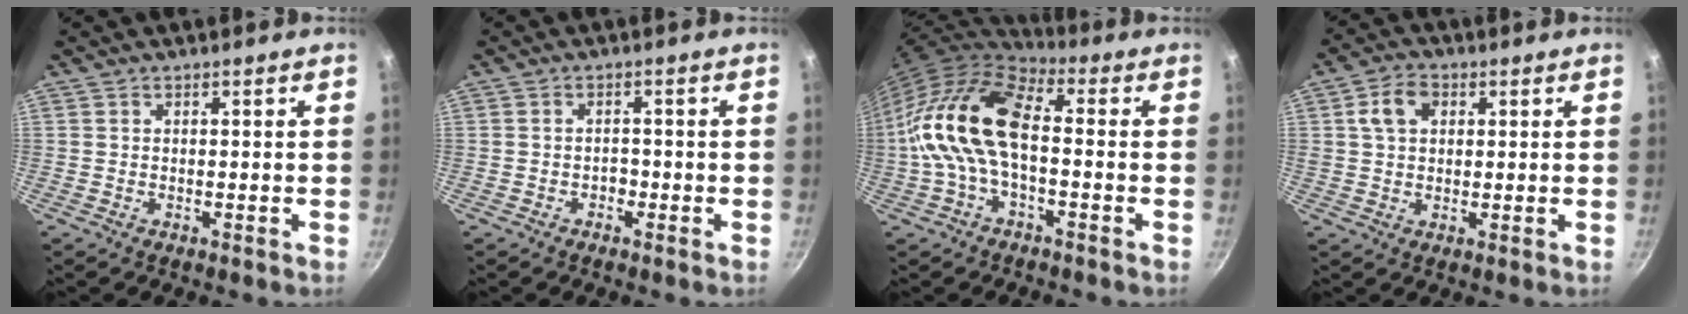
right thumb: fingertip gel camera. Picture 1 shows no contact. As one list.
[{"total": 1.5, "force": [-0.8, 1.1, 0.6], "torque": [0.002, 0.013, -0.011]}, {"total": 14.7, "force": [-1.0, 7.7, 12.4], "torque": [-0.235, 0.035, -0.034]}, {"total": 6.1, "force": [1.7, 4.5, 3.7], "torque": [-0.052, 0.007, 0.025]}]